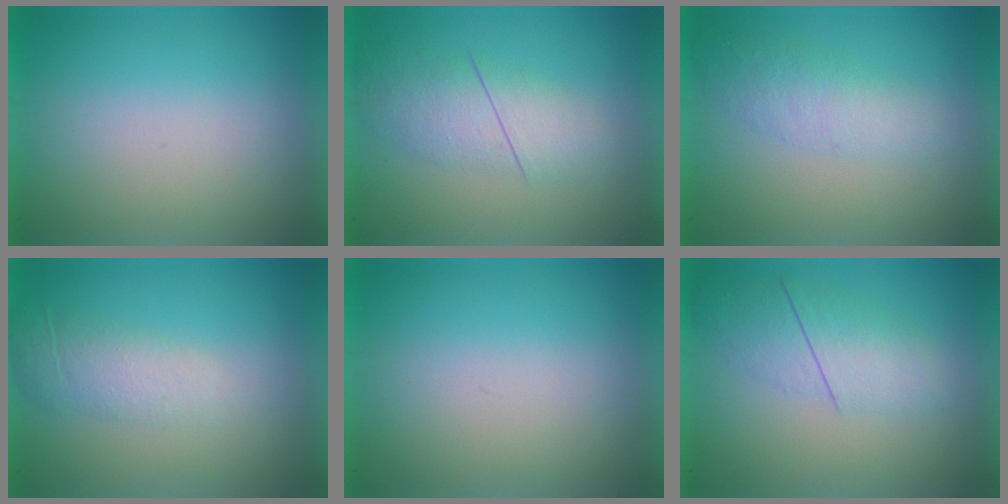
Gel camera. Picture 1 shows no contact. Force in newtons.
{"total": 2.8}
{"total": 2.2}
{"total": 2.0}
{"total": 0.0}
{"total": 2.4}